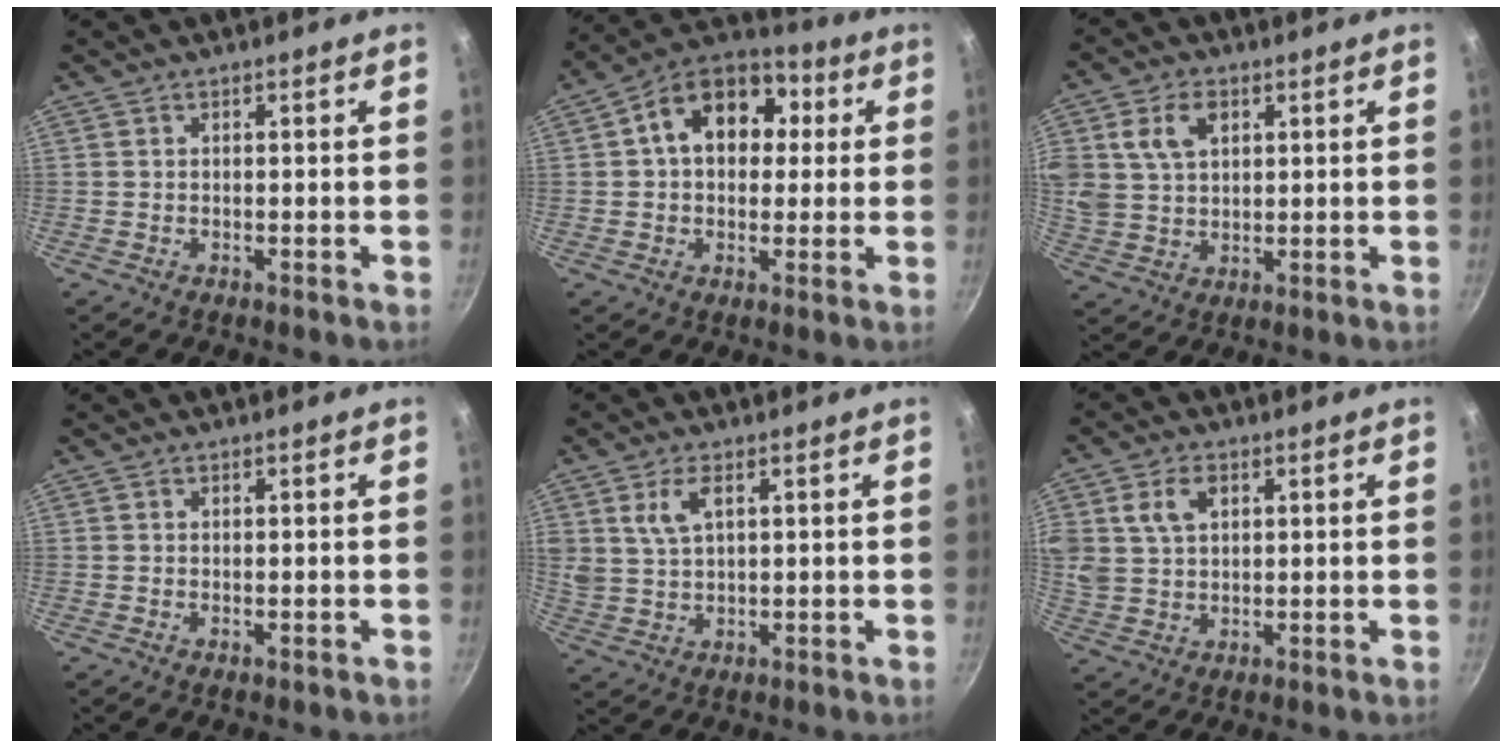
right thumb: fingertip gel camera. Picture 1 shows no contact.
{"total": 15.2, "force": [3.0, 11.0, 10.1], "torque": [-0.122, 0.027, 0.026]}
{"total": 9.8, "force": [3.5, 7.0, 6.0], "torque": [-0.101, -0.004, 0.067]}
{"total": 0.5, "force": [-0.1, 0.2, 0.5], "torque": [-0.006, -0.001, -0.002]}
{"total": 5.8, "force": [2.4, 3.1, 4.3], "torque": [-0.077, -0.006, 0.052]}
{"total": 8.9, "force": [3.1, 6.4, 5.4], "torque": [-0.097, -0.001, 0.059]}